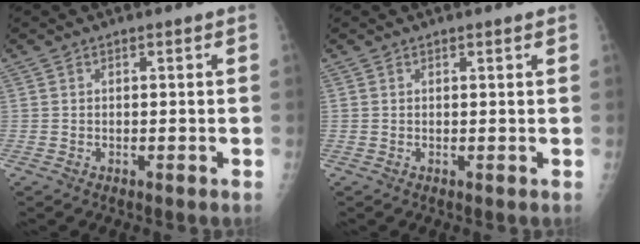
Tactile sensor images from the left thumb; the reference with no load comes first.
{"total": 0.8, "force": [0.6, 0.0, 0.5], "torque": [-0.007, -0.001, 0.009]}